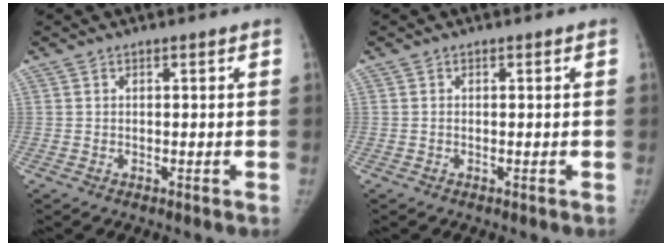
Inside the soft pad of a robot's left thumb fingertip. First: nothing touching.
{"total": 0.0}